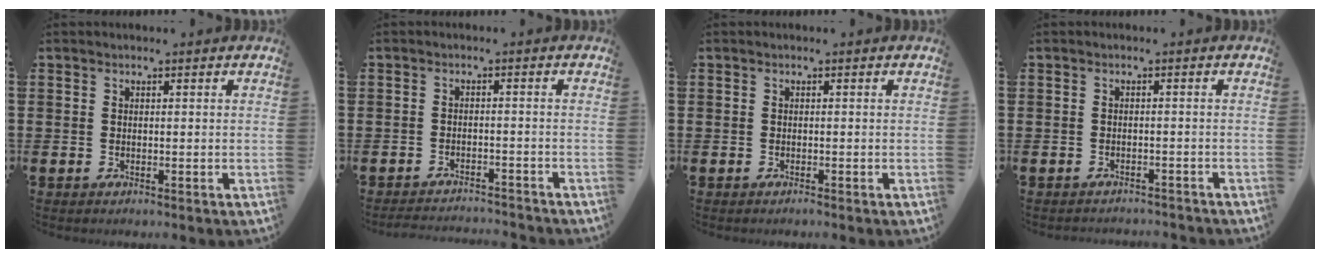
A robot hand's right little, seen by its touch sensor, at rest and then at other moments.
{"total": 2.2, "force": [-2.2, -0.1, 0.1], "torque": [-0.004, 0.004, -0.047]}
{"total": 0.0}
{"total": 1.1, "force": [-1.1, 0.0, -0.1], "torque": [-0.001, 0.002, -0.024]}